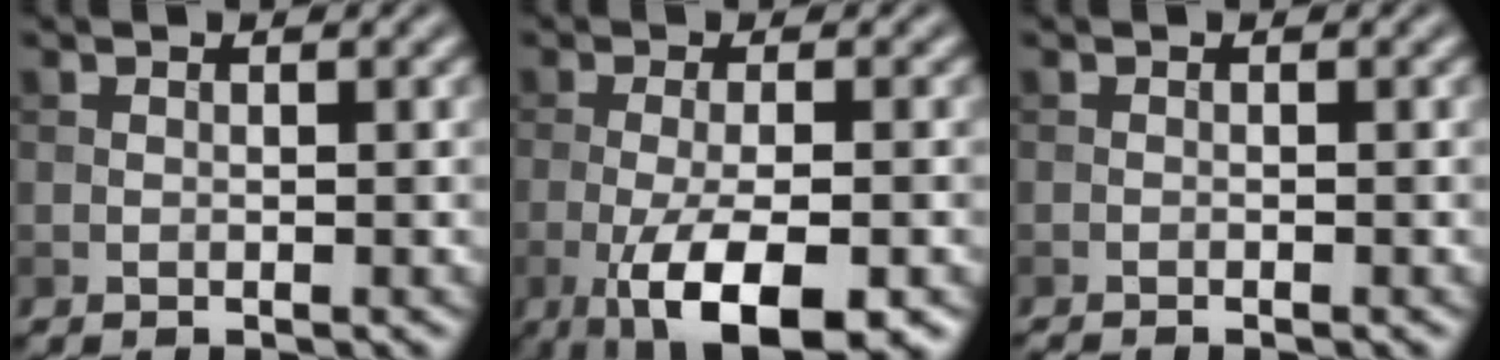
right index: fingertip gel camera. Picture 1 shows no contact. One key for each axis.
{"total": 8.1, "fx": -3.3, "fy": 2.6, "fz": 6.9, "tx": -0.125, "ty": -0.013, "tz": -0.051}
{"total": 0.9, "fx": -0.7, "fy": 0.1, "fz": 0.5, "tx": -0.006, "ty": 0.000, "tz": -0.014}